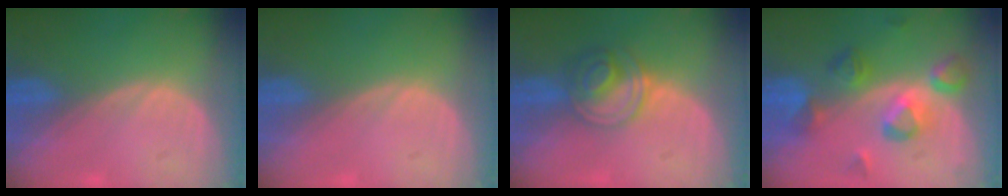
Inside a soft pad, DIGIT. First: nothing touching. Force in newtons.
{"total": 0.0}
{"total": 6.3, "press": 5.5, "slide": 3.1}
{"total": 7.4, "press": 7.3, "slide": 0.8}